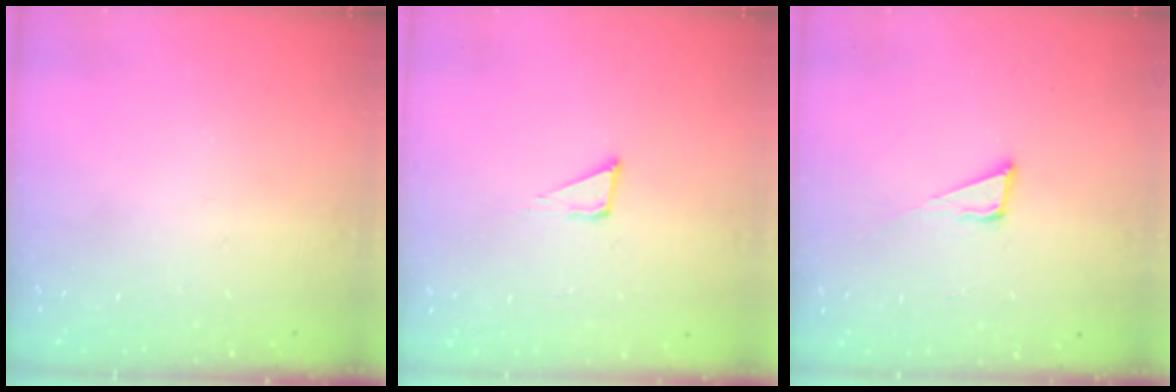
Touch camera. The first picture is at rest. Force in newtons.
{"total": 4.0, "press": 3.9, "slide": 0.8}
{"total": 6.4, "press": 5.8, "slide": 2.6}